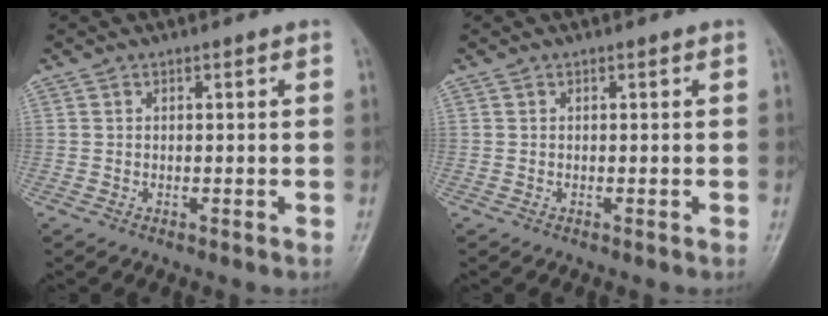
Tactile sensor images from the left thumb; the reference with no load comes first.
{"total": 0.0}